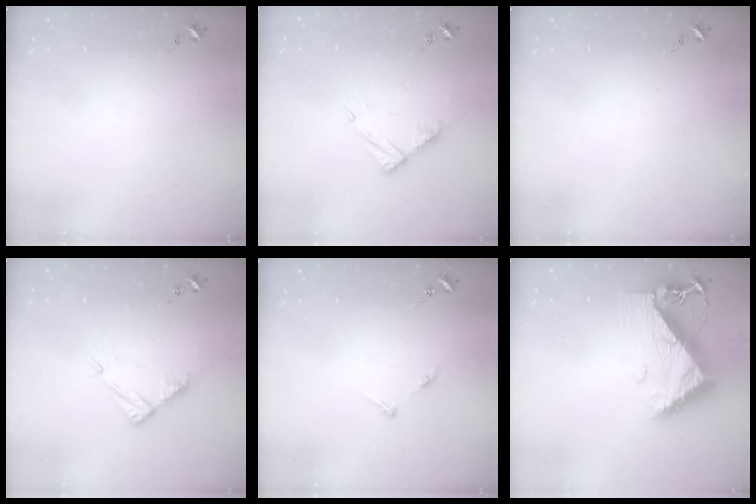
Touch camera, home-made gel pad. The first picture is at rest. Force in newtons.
{"total": 9.0, "press": 9.0, "slide": 0.8}
{"total": 0.0}
{"total": 9.0, "press": 9.0, "slide": 0.8}
{"total": 4.0, "press": 3.9, "slide": 0.5}
{"total": 9.5, "press": 9.4, "slide": 1.0}